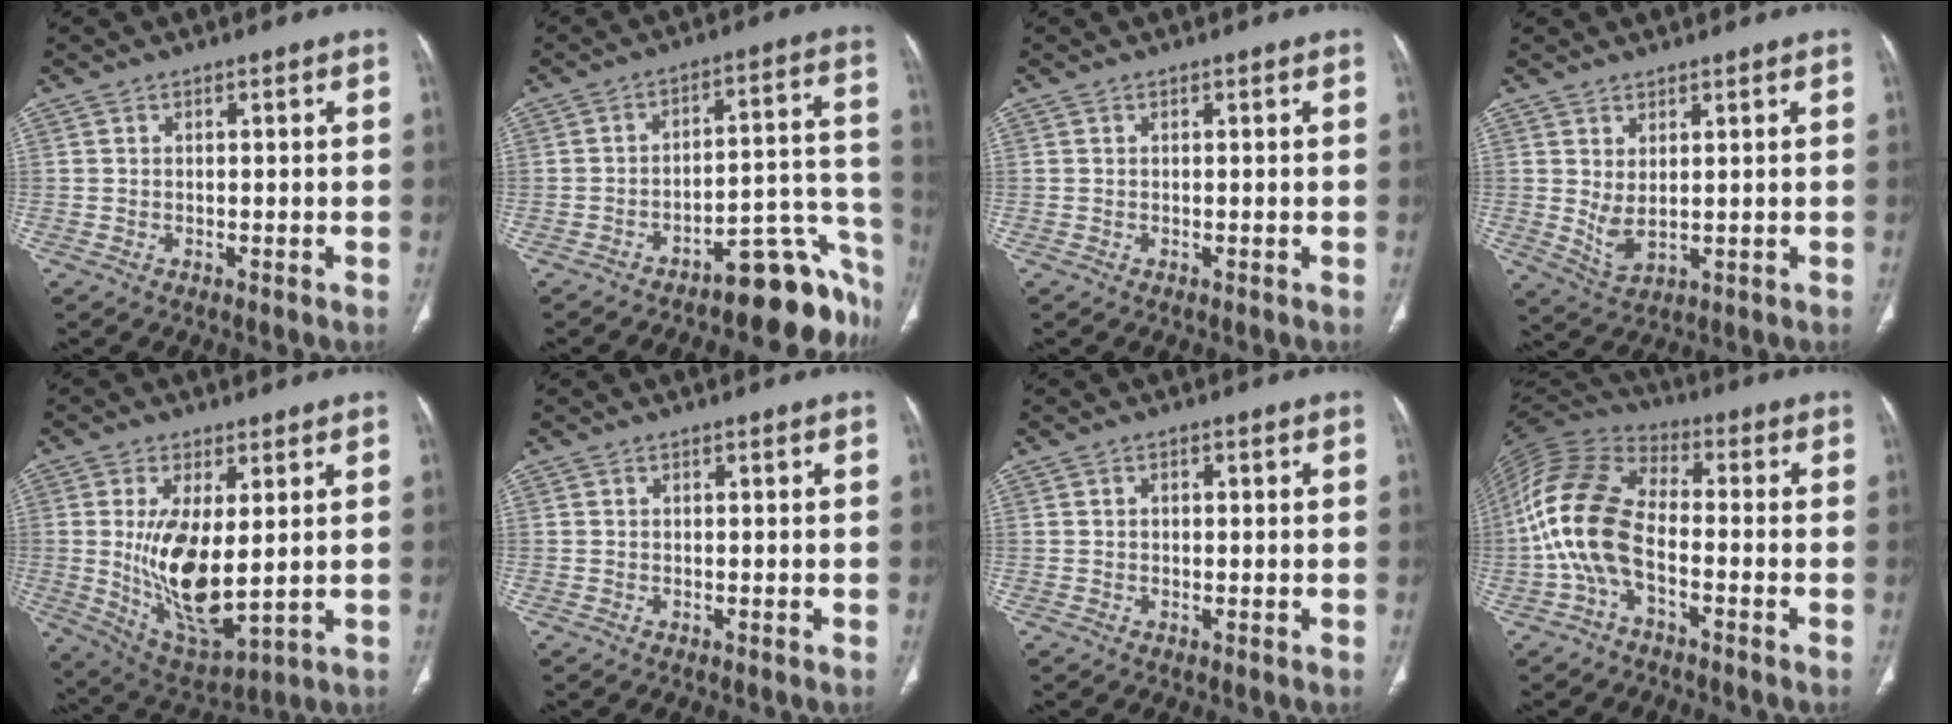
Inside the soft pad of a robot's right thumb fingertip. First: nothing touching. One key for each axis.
{"total": 15.0, "fx": -11.3, "fy": 4.3, "fz": 8.8, "tx": -0.030, "ty": 0.125, "tz": -0.156}
{"total": 0.0}
{"total": 4.5, "fx": 0.9, "fy": 2.2, "fz": 3.8, "tx": -0.072, "ty": -0.015, "tz": 0.030}
{"total": 14.8, "fx": 0.9, "fy": 6.3, "fz": 13.3, "tx": -0.237, "ty": -0.029, "tz": 0.037}
{"total": 0.0}
{"total": 0.8, "fx": 0.2, "fy": 0.6, "fz": 0.5, "tx": -0.006, "ty": 0.001, "tz": 0.002}
{"total": 14.2, "fx": -3.3, "fy": 7.6, "fz": 11.5, "tx": -0.250, "ty": 0.040, "tz": -0.074}